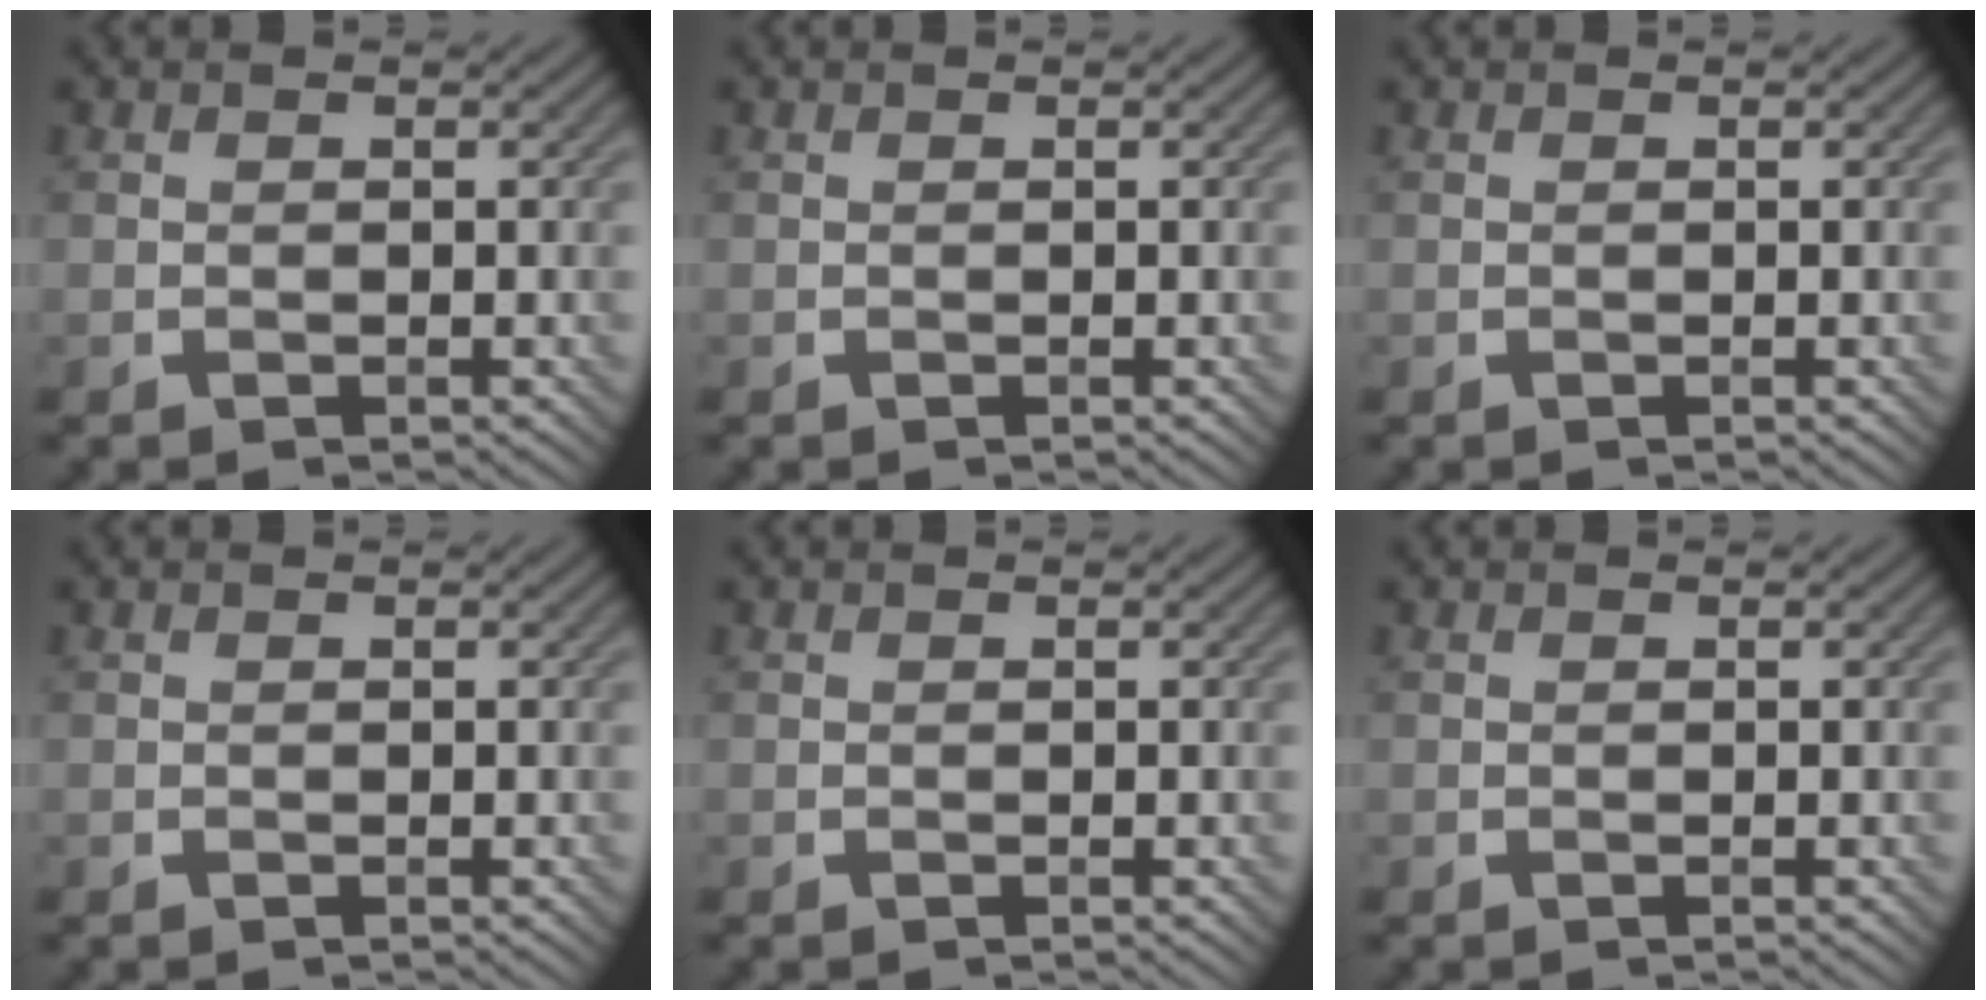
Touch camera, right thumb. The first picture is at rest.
{"total": 0.0}
{"total": 0.0}
{"total": 0.0}
{"total": 0.0}
{"total": 0.0}